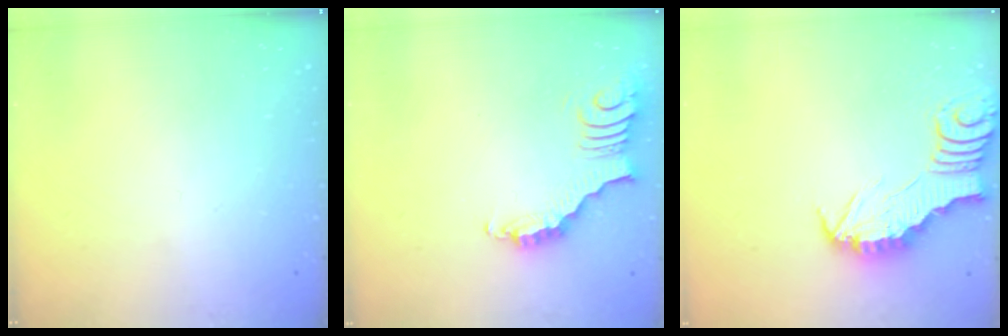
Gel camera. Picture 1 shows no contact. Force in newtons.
{"total": 3.9, "press": 3.8, "slide": 0.7}
{"total": 2.5, "press": 2.5, "slide": 0.2}